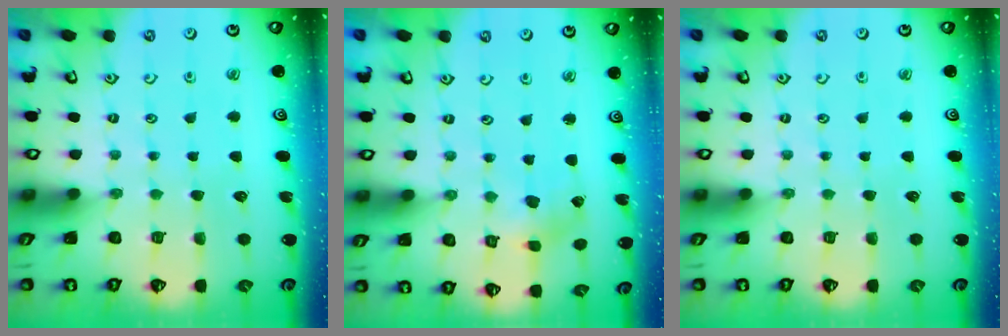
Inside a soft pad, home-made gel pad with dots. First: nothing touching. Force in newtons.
{"total": 1.2, "press": 1.2, "slide": 0.2}
{"total": 0.0}